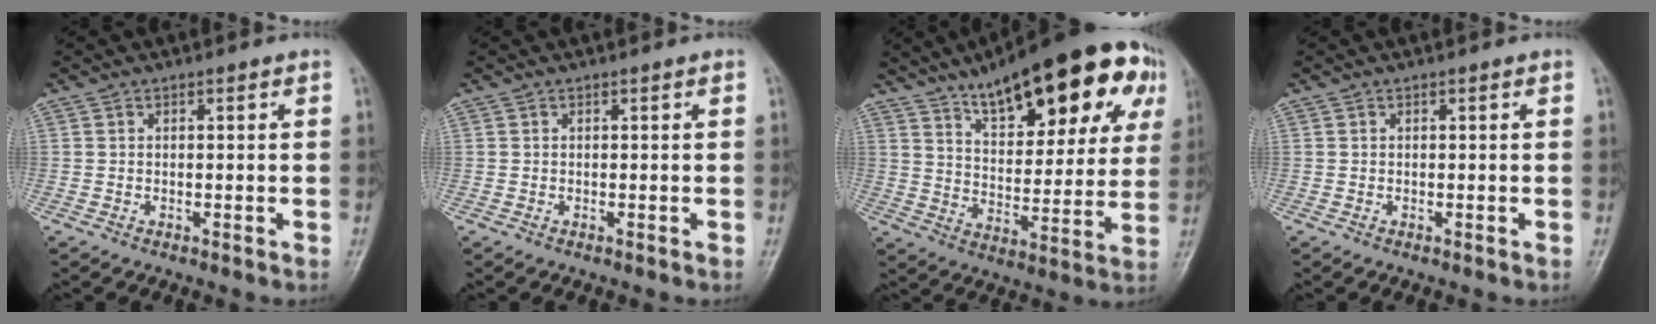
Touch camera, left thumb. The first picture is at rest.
{"total": 0.0}
{"total": 25.4, "force": [13.9, 9.7, 18.9], "torque": [-0.227, -0.023, 0.206]}
{"total": 0.0}